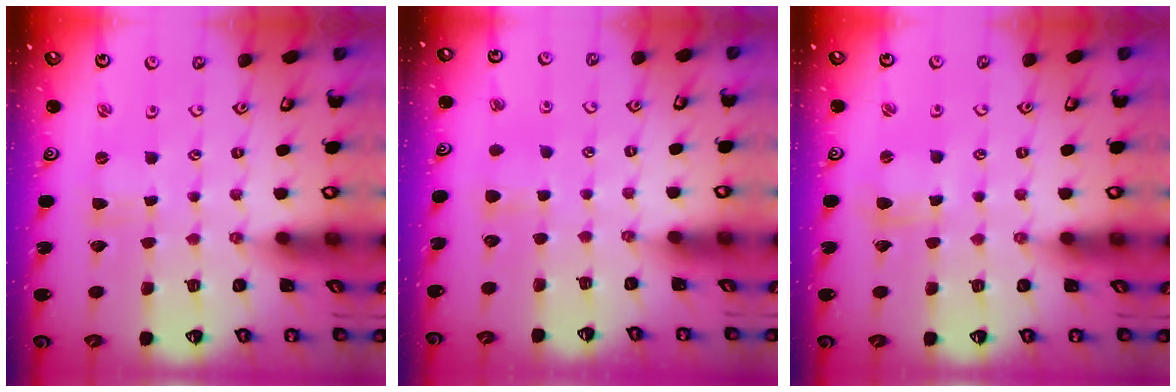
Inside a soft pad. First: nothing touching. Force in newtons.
{"total": 4.5, "press": 4.4, "slide": 0.9}
{"total": 3.2, "press": 3.2, "slide": 0.3}